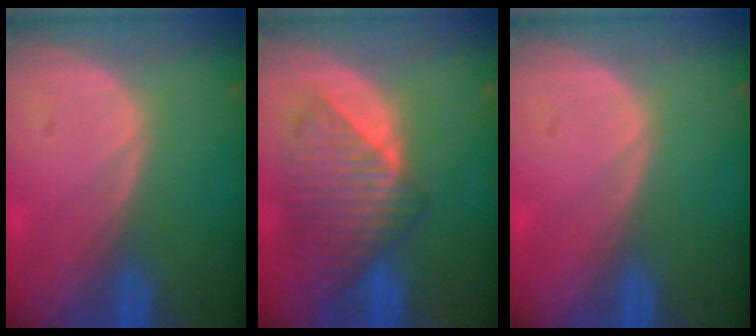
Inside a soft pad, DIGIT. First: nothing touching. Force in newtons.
{"total": 8.9, "press": 8.0, "slide": 3.7}
{"total": 0.0}